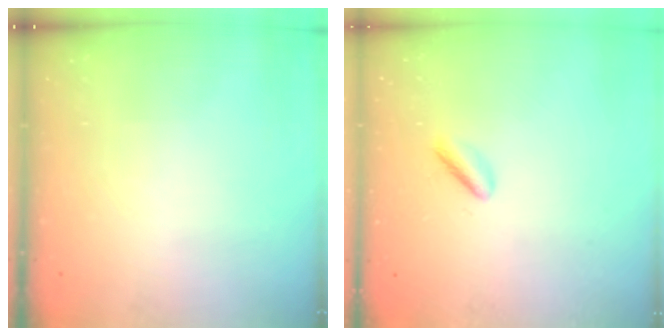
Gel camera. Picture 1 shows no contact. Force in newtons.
{"total": 2.3, "press": 2.0, "slide": 1.1}